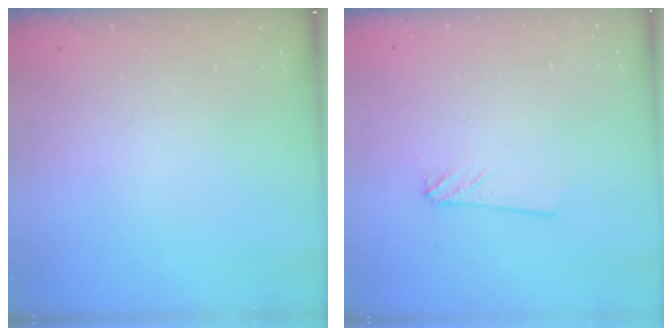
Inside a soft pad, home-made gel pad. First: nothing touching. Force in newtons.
{"total": 2.4, "press": 2.4, "slide": 0.2}